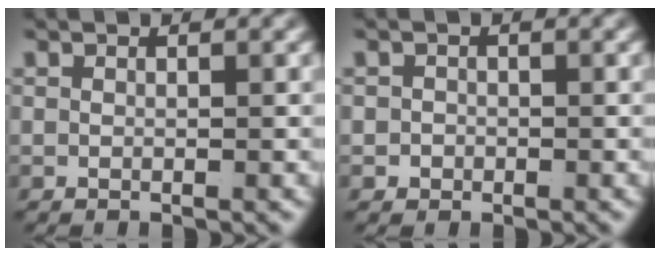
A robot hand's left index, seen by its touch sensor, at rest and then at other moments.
{"total": 1.4, "force": [-0.7, 1.2, 0.0], "torque": [-0.008, -0.015, -0.007]}